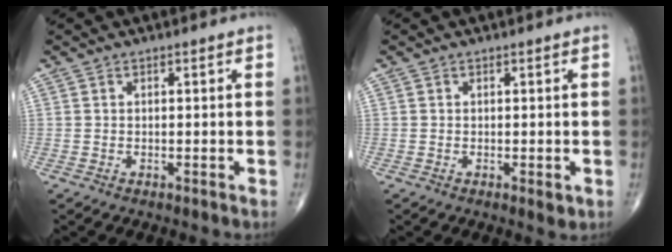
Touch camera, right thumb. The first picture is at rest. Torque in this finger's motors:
{"motor_torque": [0.15, 0.10, -0.10, -0.04, -0.01]}